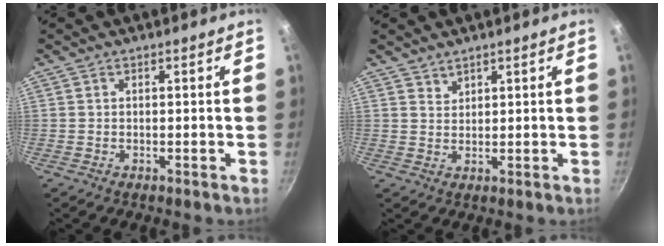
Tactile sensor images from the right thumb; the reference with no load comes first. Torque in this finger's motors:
{"motor_torque": [-0.40, 0.71, 0.16, 0.77, -0.02]}